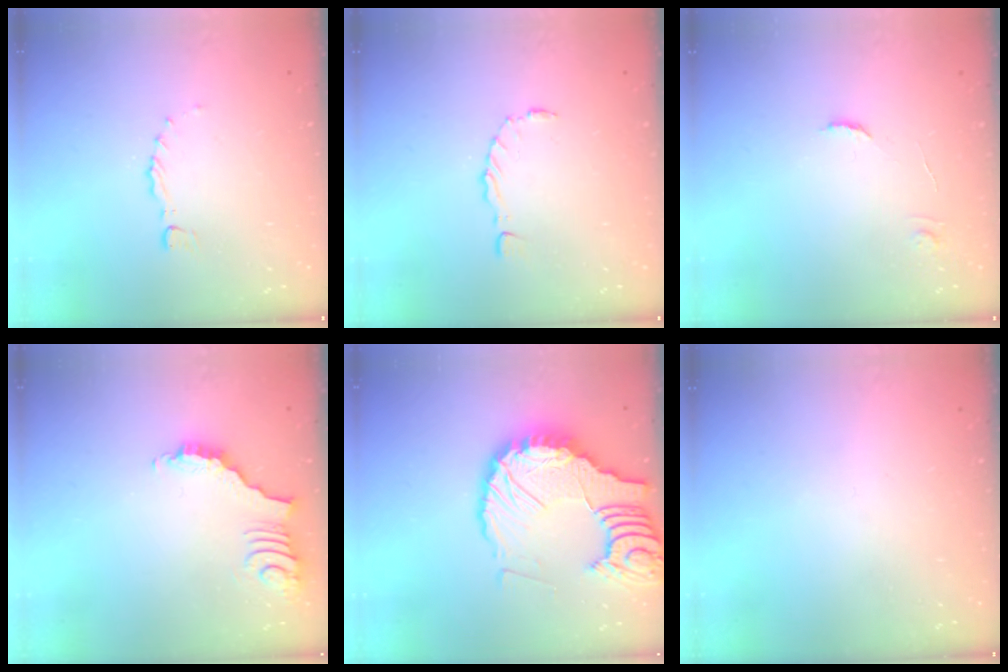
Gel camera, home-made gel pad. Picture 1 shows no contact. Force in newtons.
{"total": 1.5, "press": 1.4, "slide": 0.3}
{"total": 6.7, "press": 6.7, "slide": 0.6}
{"total": 3.9, "press": 3.9, "slide": 0.7}
{"total": 17.5, "press": 17.3, "slide": 2.1}
{"total": 0.0}